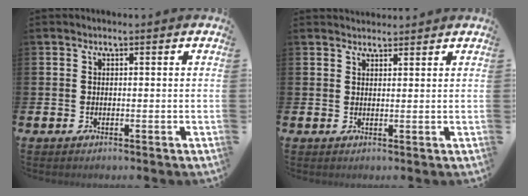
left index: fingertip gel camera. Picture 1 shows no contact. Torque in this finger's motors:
{"motor_torque": [0.04, -0.38, 0.03, 0.01]}